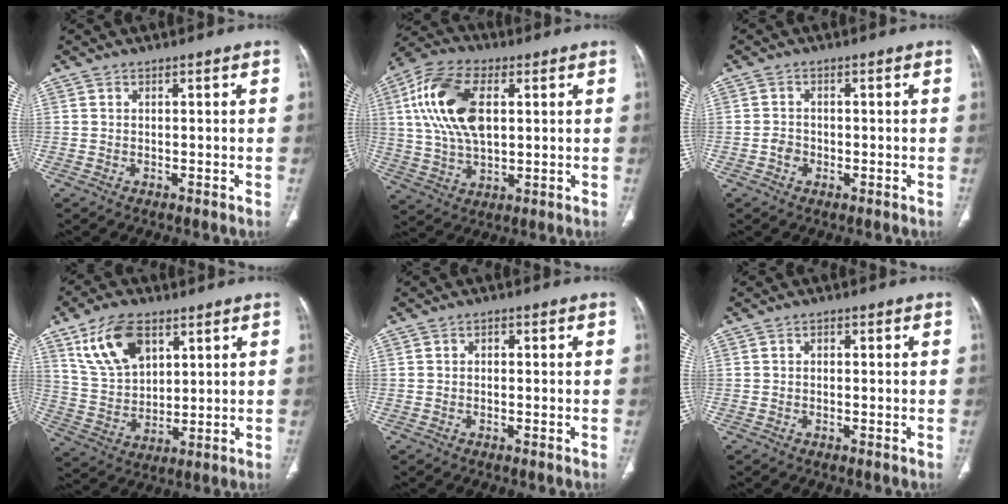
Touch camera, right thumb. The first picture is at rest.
{"total": 16.6, "force": [3.8, 9.2, 13.2], "torque": [-0.262, 0.009, 0.070]}
{"total": 2.2, "force": [-0.7, 1.8, 1.0], "torque": [-0.011, 0.007, -0.014]}
{"total": 13.3, "force": [6.8, 7.7, 8.4], "torque": [-0.139, -0.021, 0.141]}
{"total": 1.2, "force": [0.0, 0.8, 0.8], "torque": [-0.005, 0.004, -0.005]}
{"total": 1.0, "force": [0.0, 0.7, 0.7], "torque": [-0.004, 0.003, -0.004]}